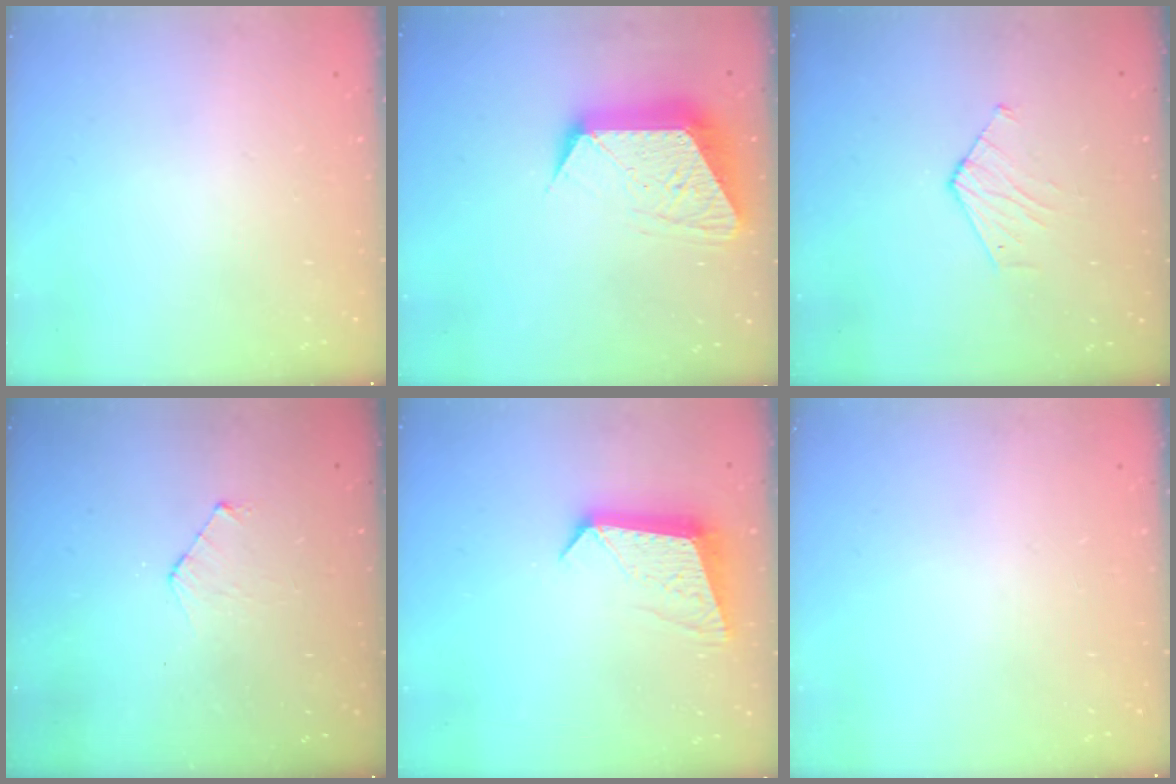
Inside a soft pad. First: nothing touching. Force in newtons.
{"total": 14.6, "press": 14.6, "slide": 0.9}
{"total": 4.0, "press": 4.0, "slide": 0.3}
{"total": 4.0, "press": 4.0, "slide": 0.4}
{"total": 10.4, "press": 10.4, "slide": 0.3}
{"total": 0.0}